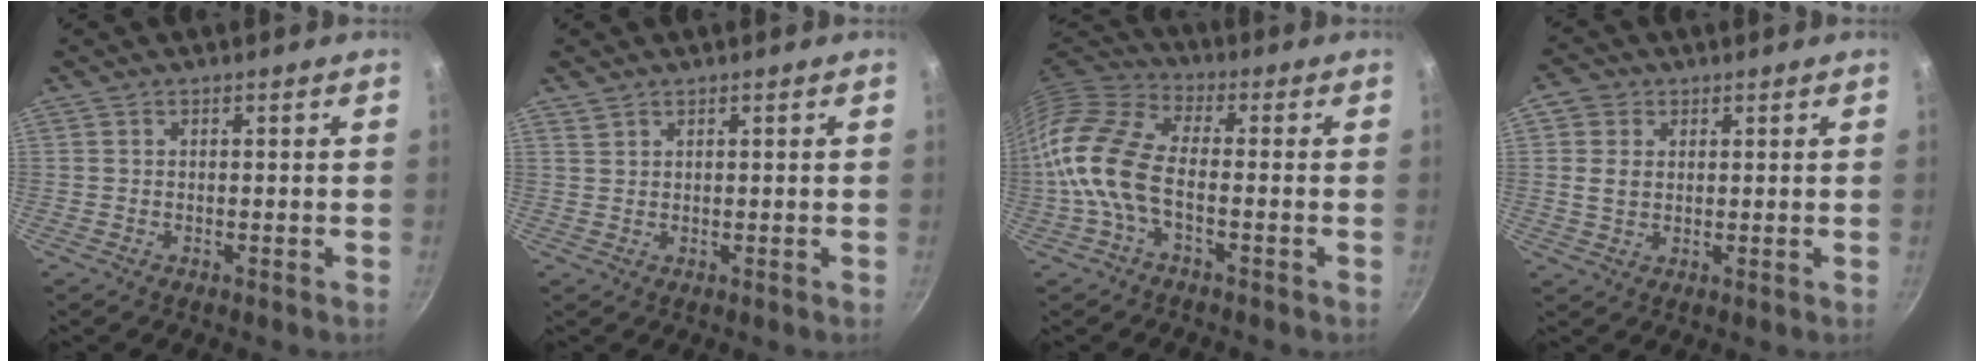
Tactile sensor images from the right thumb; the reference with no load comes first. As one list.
[{"total": 1.2, "force": [1.0, 0.6, 0.3], "torque": [-0.003, -0.002, 0.022]}, {"total": 12.7, "force": [-3.1, 6.9, 10.2], "torque": [-0.208, 0.036, -0.079]}, {"total": 4.9, "force": [1.0, 4.0, 2.6], "torque": [-0.031, 0.000, 0.013]}]